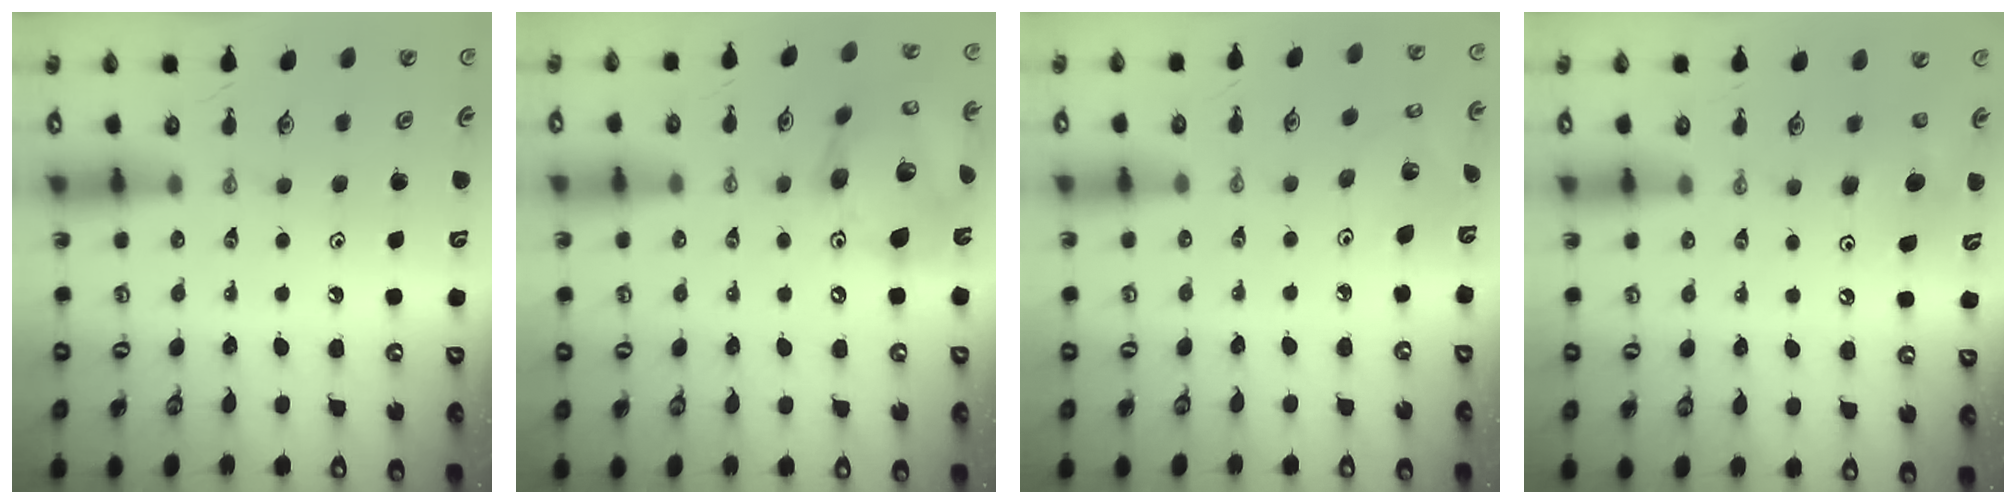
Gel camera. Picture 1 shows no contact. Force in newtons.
{"total": 17.9, "press": 17.7, "slide": 3.0}
{"total": 2.9, "press": 2.9, "slide": 0.3}
{"total": 6.2, "press": 5.9, "slide": 1.8}